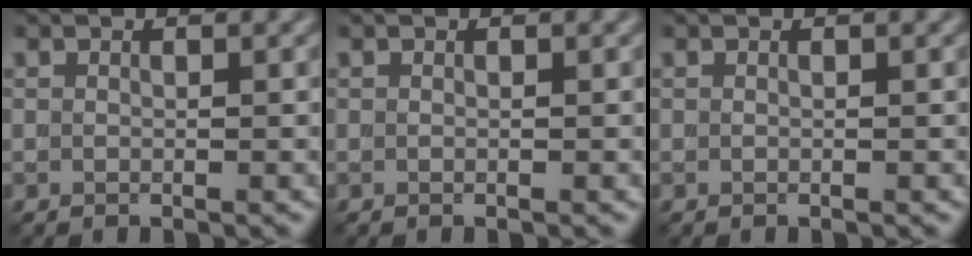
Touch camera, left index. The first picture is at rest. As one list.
[{"total": 0.0}, {"total": 0.0}]